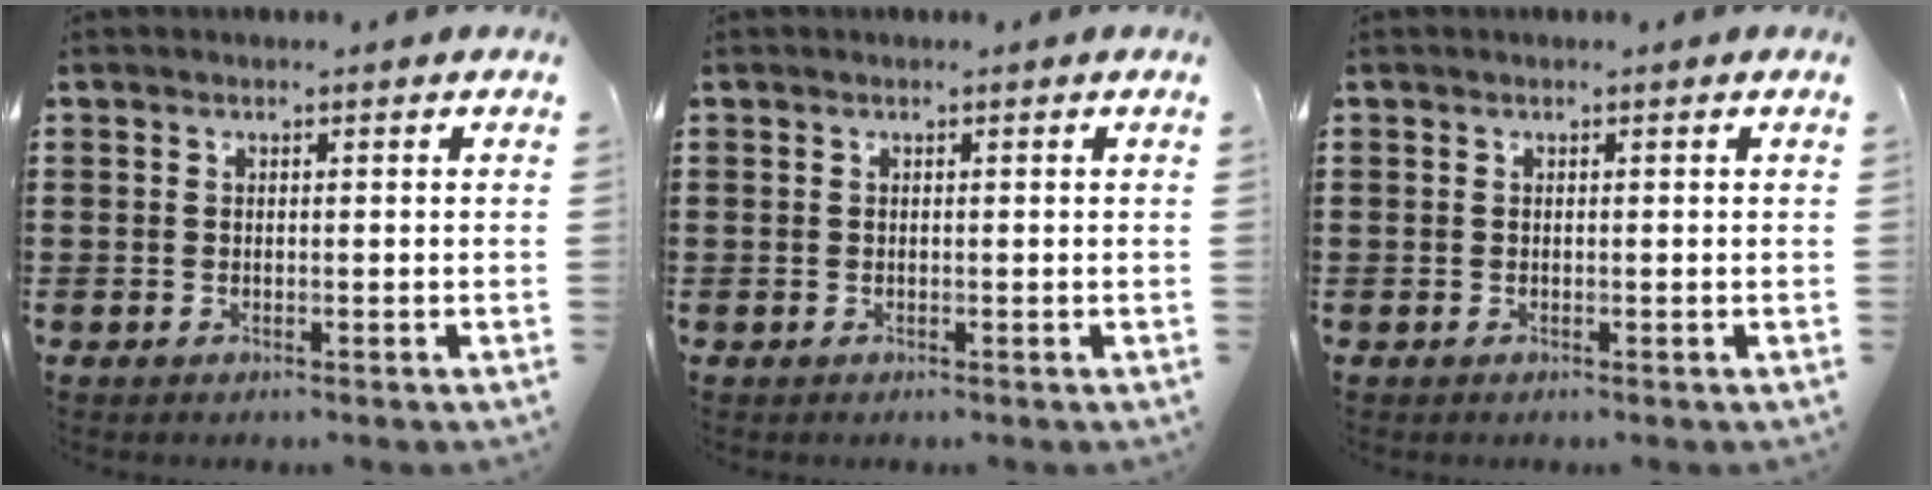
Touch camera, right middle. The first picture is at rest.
{"total": 0.0}
{"total": 0.0}